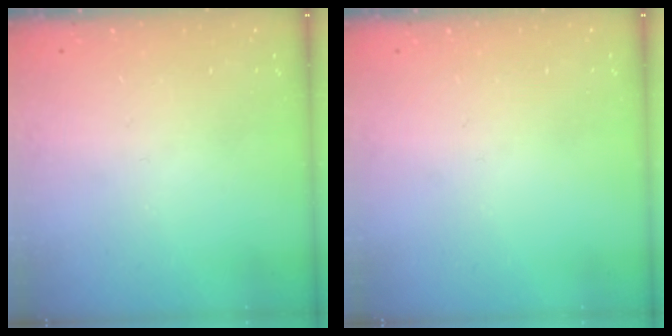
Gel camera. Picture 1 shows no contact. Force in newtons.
{"total": 0.0}